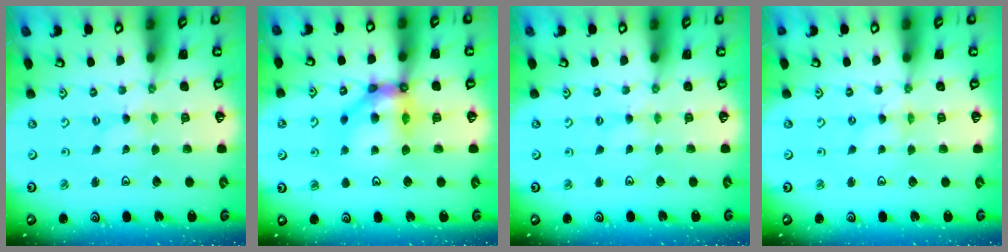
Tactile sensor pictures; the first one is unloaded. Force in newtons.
{"total": 12.0, "press": 11.7, "slide": 2.4}
{"total": 1.0, "press": 0.9, "slide": 0.2}
{"total": 0.8, "press": 0.7, "slide": 0.2}